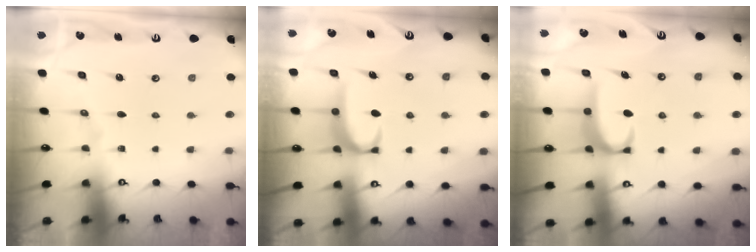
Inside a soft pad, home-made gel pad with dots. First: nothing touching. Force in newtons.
{"total": 2.8, "press": 2.8, "slide": 0.4}
{"total": 2.8, "press": 2.8, "slide": 0.5}